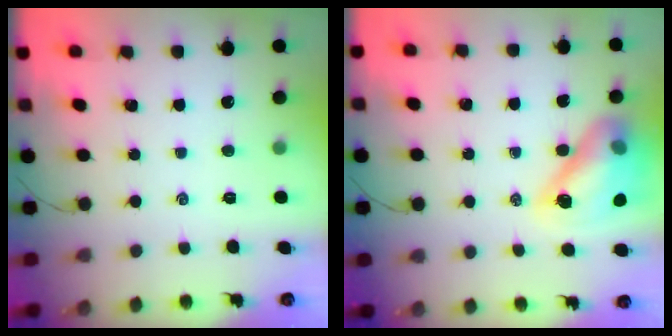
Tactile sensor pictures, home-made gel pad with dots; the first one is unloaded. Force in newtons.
{"total": 16.0, "press": 15.4, "slide": 4.3}